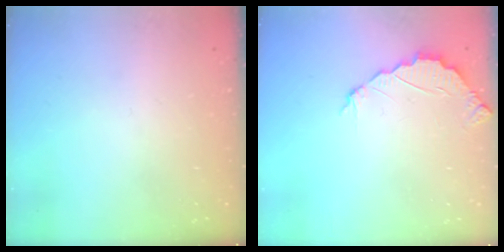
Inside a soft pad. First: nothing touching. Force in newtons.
{"total": 2.2, "press": 2.2, "slide": 0.2}